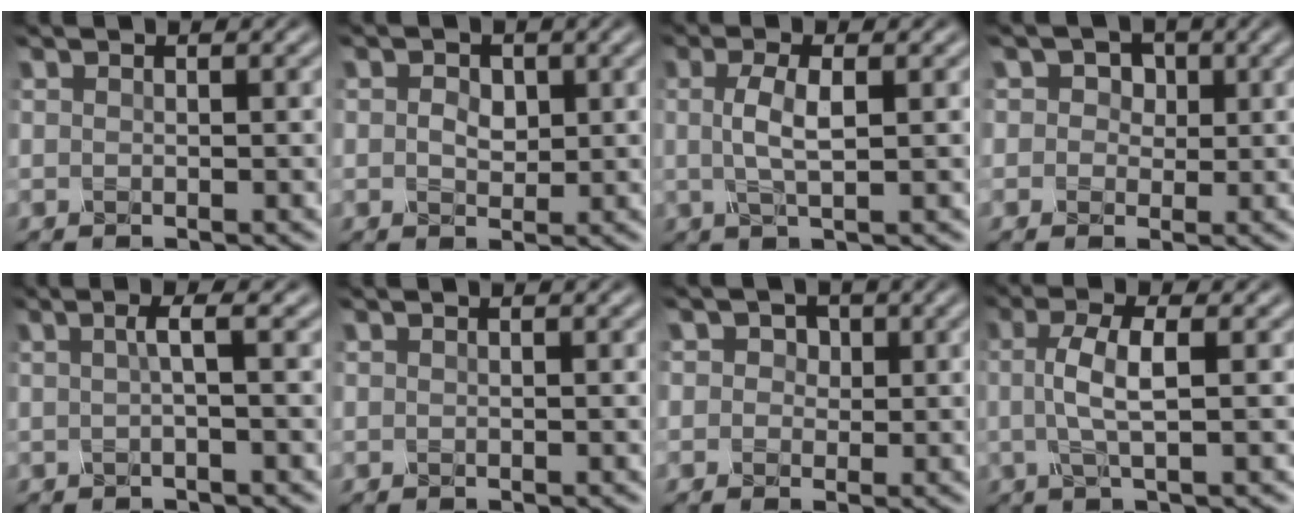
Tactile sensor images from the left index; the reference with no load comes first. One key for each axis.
{"total": 1.9, "fx": 0.1, "fy": 1.5, "fz": 1.1, "tx": -0.024, "ty": -0.001, "tz": -0.003}
{"total": 2.7, "fx": -0.1, "fy": 0.7, "fz": 2.6, "tx": -0.054, "ty": 0.003, "tz": -0.005}
{"total": 3.8, "fx": 1.3, "fy": 3.1, "fz": 1.7, "tx": -0.030, "ty": 0.003, "tz": 0.007}
{"total": 1.7, "fx": -0.1, "fy": 0.3, "fz": 1.7, "tx": -0.029, "ty": 0.006, "tz": -0.010}
{"total": 0.0}
{"total": 2.9, "fx": 0.9, "fy": 2.5, "fz": 1.3, "tx": -0.025, "ty": 0.002, "tz": 0.002}
{"total": 3.2, "fx": -0.3, "fy": 0.6, "fz": 3.1, "tx": -0.068, "ty": 0.002, "tz": -0.008}